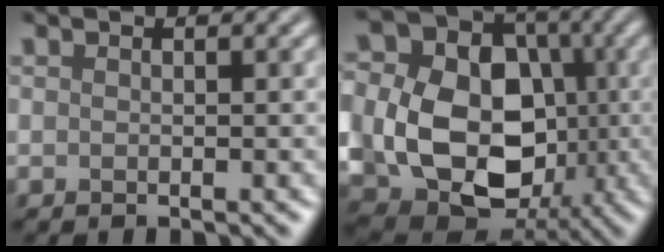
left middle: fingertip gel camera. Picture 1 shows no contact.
{"total": 13.9, "force": [-1.7, 10.9, 8.4], "torque": [-0.156, -0.019, -0.021]}